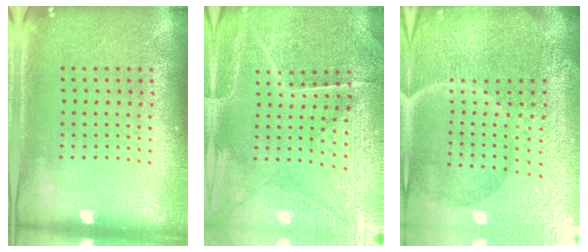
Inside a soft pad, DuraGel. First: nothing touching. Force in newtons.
{"total": 2.9, "press": 2.9, "slide": 0.2}
{"total": 6.6, "press": 5.9, "slide": 3.0}